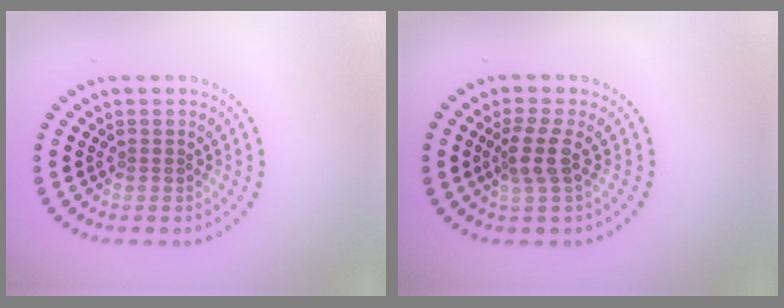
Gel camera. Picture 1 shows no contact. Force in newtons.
{"total": 2.5, "press": 2.0, "slide": 1.5}